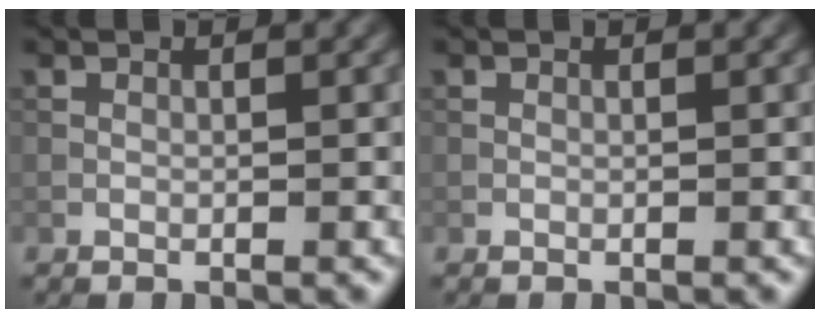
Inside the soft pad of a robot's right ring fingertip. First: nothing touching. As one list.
[{"total": 0.0}]